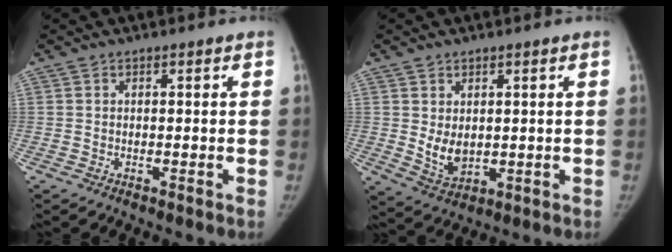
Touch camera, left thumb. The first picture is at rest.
{"total": 5.4, "force": [0.6, 3.8, 3.8], "torque": [-0.052, -0.018, 0.027]}